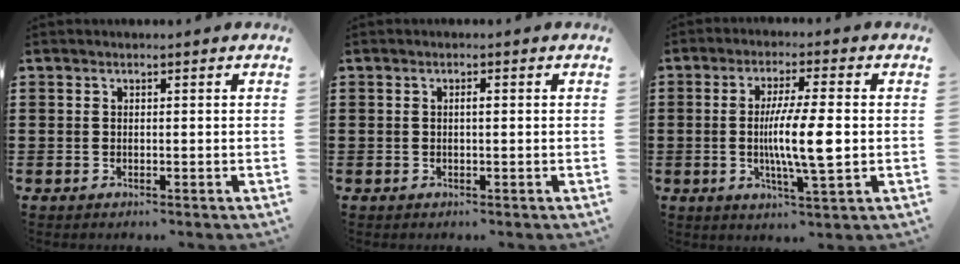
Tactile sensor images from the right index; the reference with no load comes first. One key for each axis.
{"total": 1.2, "fx": 0.1, "fy": 0.3, "fz": 1.1, "tx": -0.022, "ty": 0.001, "tz": 0.001}
{"total": 9.1, "fx": -0.6, "fy": 1.1, "fz": 9.0, "tx": -0.154, "ty": -0.001, "tz": -0.012}